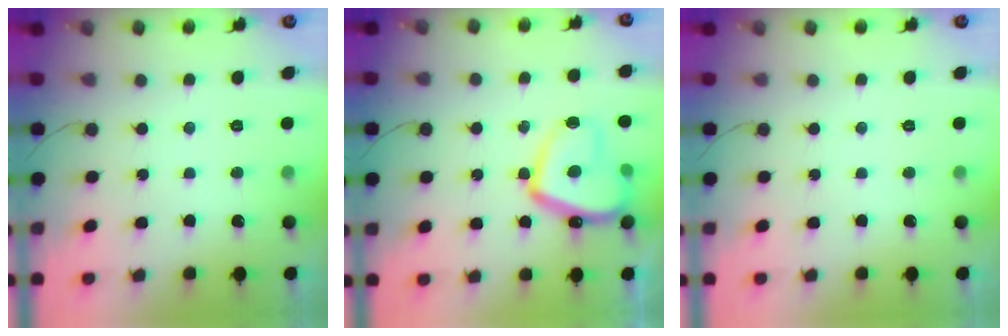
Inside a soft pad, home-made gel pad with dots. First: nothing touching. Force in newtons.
{"total": 15.4, "press": 15.3, "slide": 1.7}
{"total": 0.0}